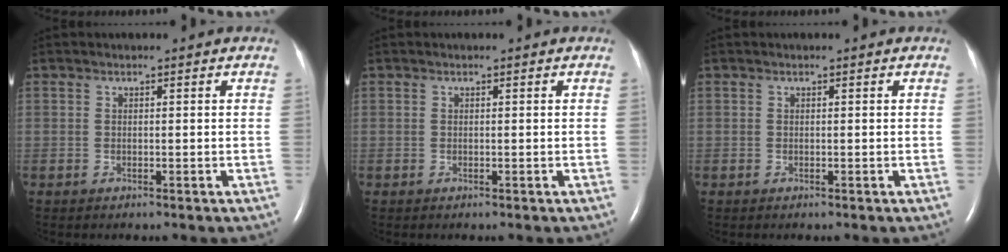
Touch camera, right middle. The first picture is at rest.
{"total": 0.0}
{"total": 0.0}